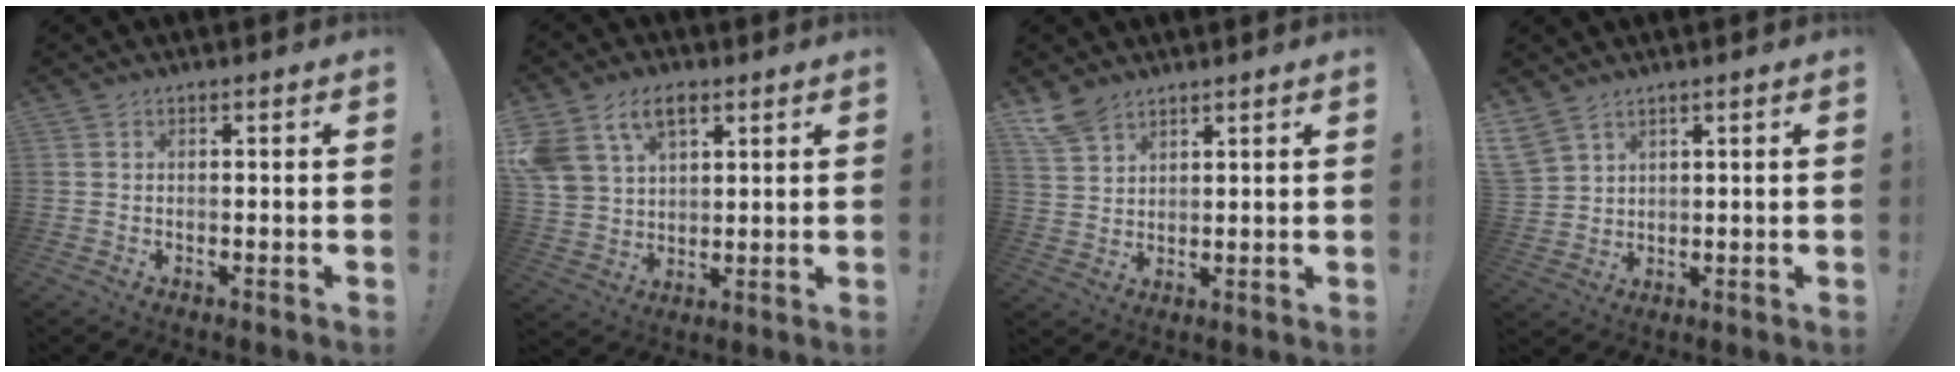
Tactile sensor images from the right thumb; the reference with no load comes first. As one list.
[{"total": 12.1, "force": [6.4, 8.2, 6.1], "torque": [-0.115, -0.021, 0.128]}, {"total": 7.7, "force": [5.9, 4.4, 2.3], "torque": [-0.044, -0.034, 0.119]}, {"total": 6.0, "force": [4.6, 3.4, 1.9], "torque": [-0.035, -0.023, 0.094]}]